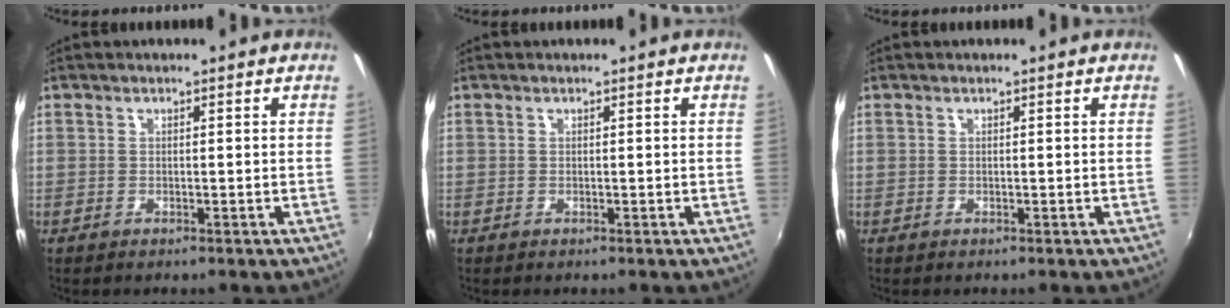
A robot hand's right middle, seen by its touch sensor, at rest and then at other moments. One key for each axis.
{"total": 0.0}
{"total": 0.0}